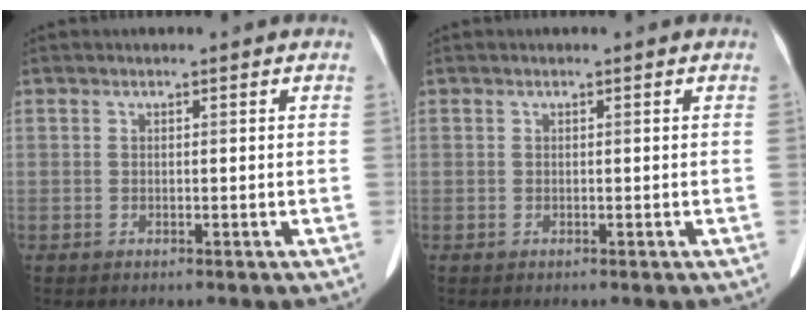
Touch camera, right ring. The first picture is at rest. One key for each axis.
{"total": 0.0}